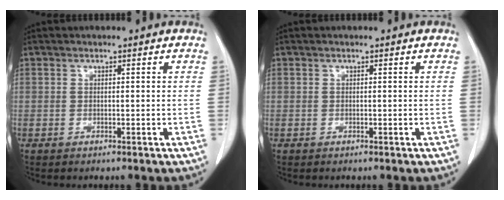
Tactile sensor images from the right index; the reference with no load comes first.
{"total": 0.0}